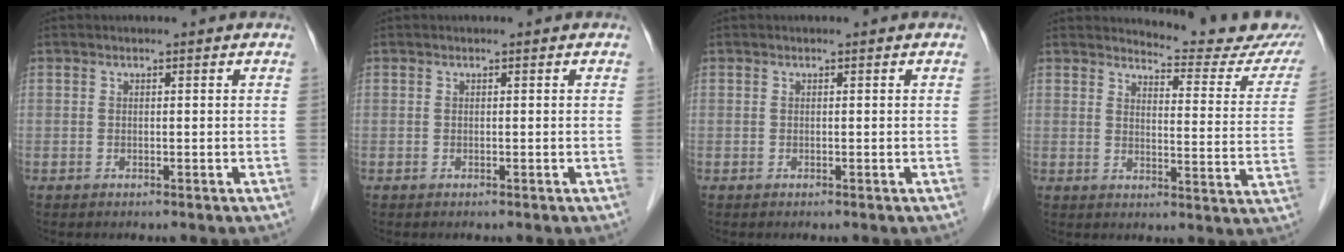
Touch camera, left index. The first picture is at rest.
{"total": 0.0}
{"total": 0.0}
{"total": 14.0, "force": [13.8, 0.9, 2.6], "torque": [-0.019, -0.084, 0.142]}